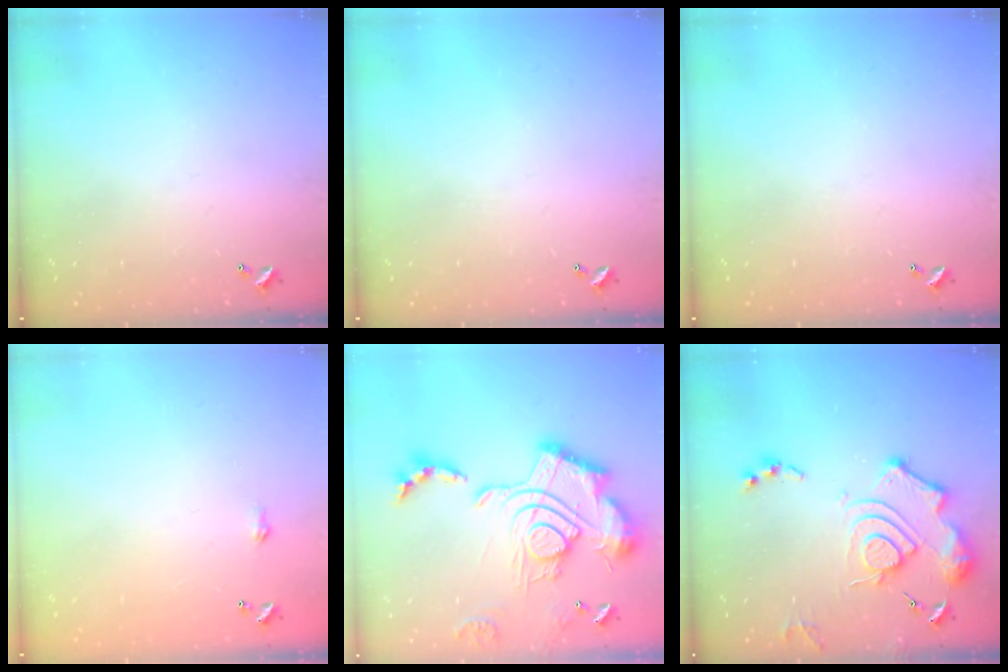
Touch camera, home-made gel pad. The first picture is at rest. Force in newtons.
{"total": 0.0}
{"total": 0.0}
{"total": 1.8, "press": 1.8, "slide": 0.3}
{"total": 3.0, "press": 2.4, "slide": 1.8}
{"total": 15.2, "press": 15.1, "slide": 1.7}